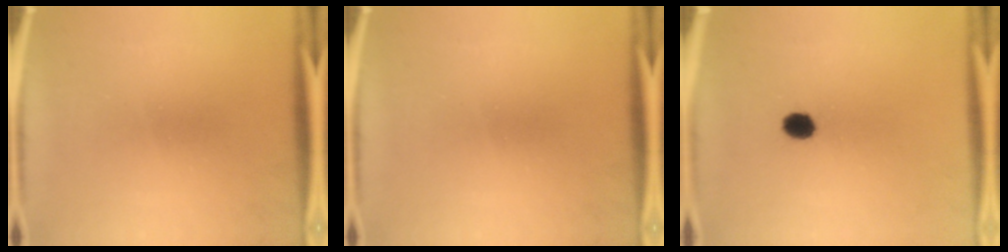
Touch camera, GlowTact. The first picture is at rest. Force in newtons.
{"total": 0.0}
{"total": 3.7}